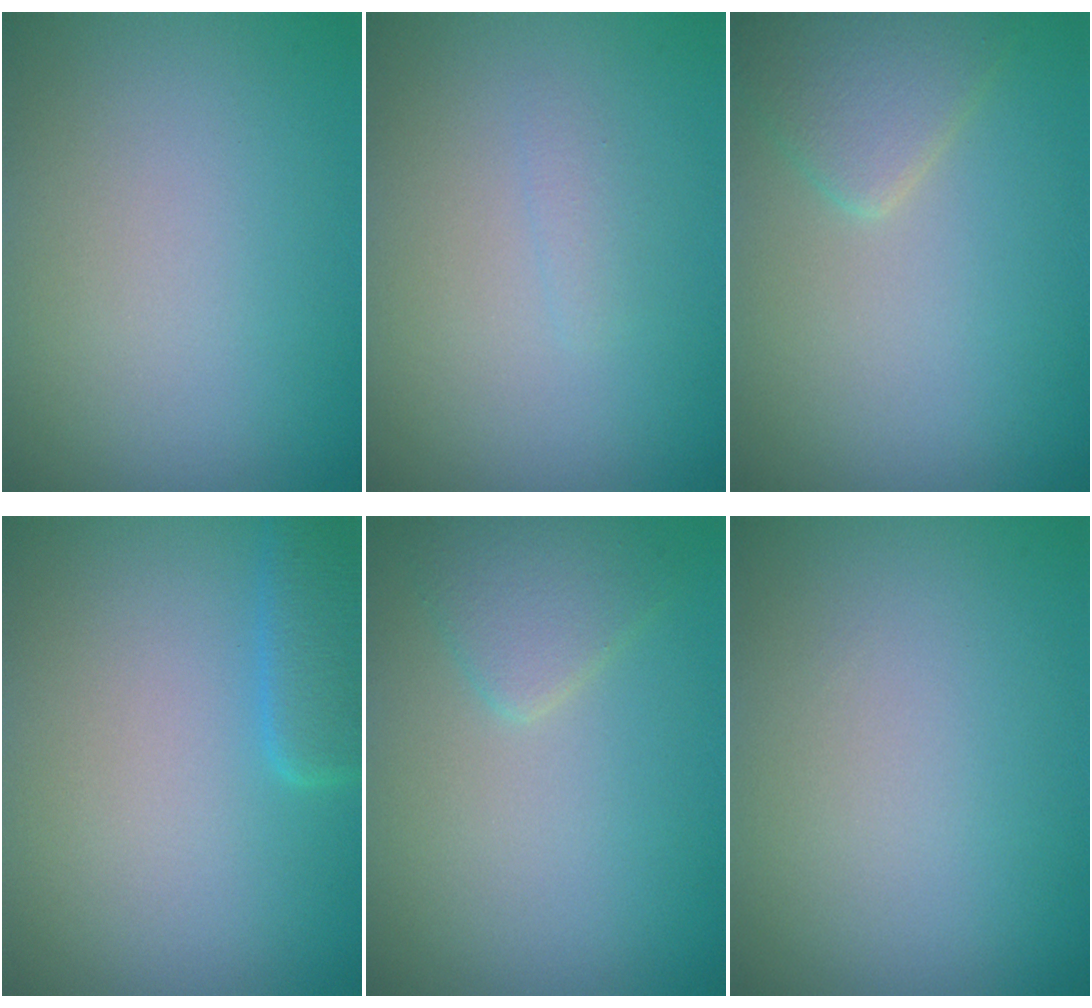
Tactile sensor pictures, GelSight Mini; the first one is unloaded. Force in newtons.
{"total": 0.7, "press": 0.7, "slide": 0.0}
{"total": 2.8, "press": 2.8, "slide": 0.1}
{"total": 2.9, "press": 2.9, "slide": 0.2}
{"total": 2.3, "press": 2.3, "slide": 0.1}
{"total": 0.0}